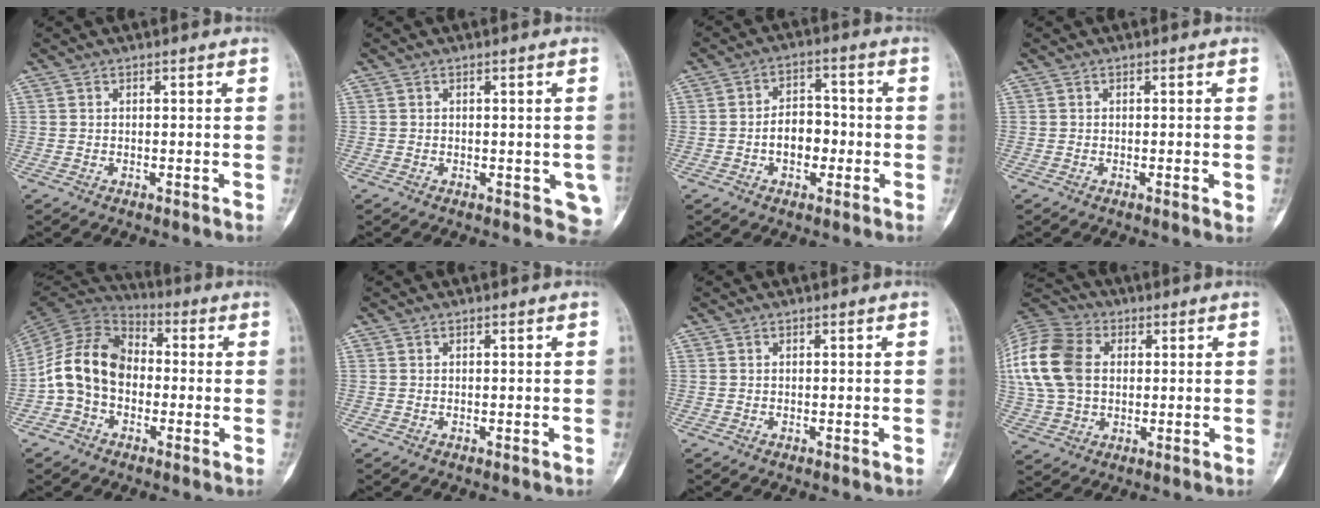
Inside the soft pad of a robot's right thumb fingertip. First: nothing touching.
{"total": 4.2, "force": [-0.9, 2.3, 3.4], "torque": [-0.019, -0.003, -0.008]}
{"total": 7.1, "force": [-1.6, 4.8, 5.0], "torque": [-0.052, 0.025, -0.034]}
{"total": 1.5, "force": [-0.3, 0.4, 1.4], "torque": [-0.022, -0.004, -0.003]}
{"total": 13.2, "force": [-1.8, 9.9, 8.5], "torque": [-0.144, 0.038, -0.048]}
{"total": 0.0}
{"total": 0.0}
{"total": 20.8, "force": [3.4, 15.2, 13.8], "torque": [-0.320, 0.029, 0.067]}